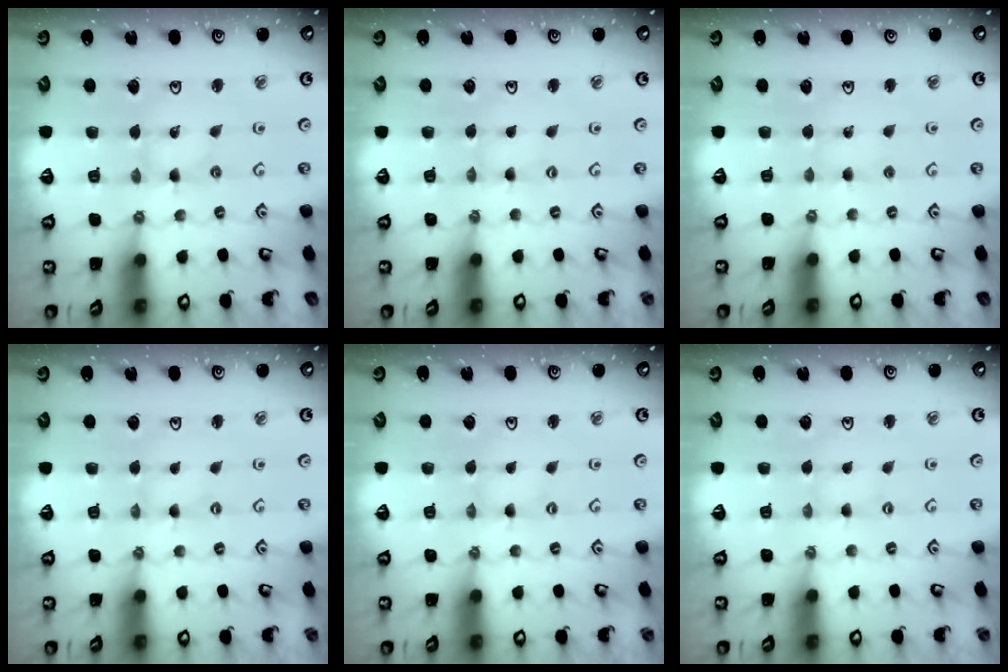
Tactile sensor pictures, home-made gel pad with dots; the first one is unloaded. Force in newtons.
{"total": 0.0}
{"total": 2.3, "press": 2.3, "slide": 0.3}
{"total": 0.0}
{"total": 0.0}
{"total": 0.0}